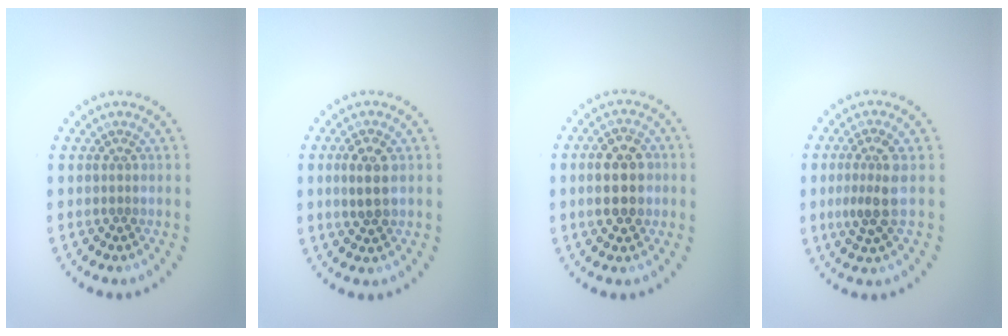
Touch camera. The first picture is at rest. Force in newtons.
{"total": 2.5, "press": 2.5, "slide": 0.4}
{"total": 4.8, "press": 4.8, "slide": 0.4}
{"total": 3.0, "press": 2.6, "slide": 1.5}